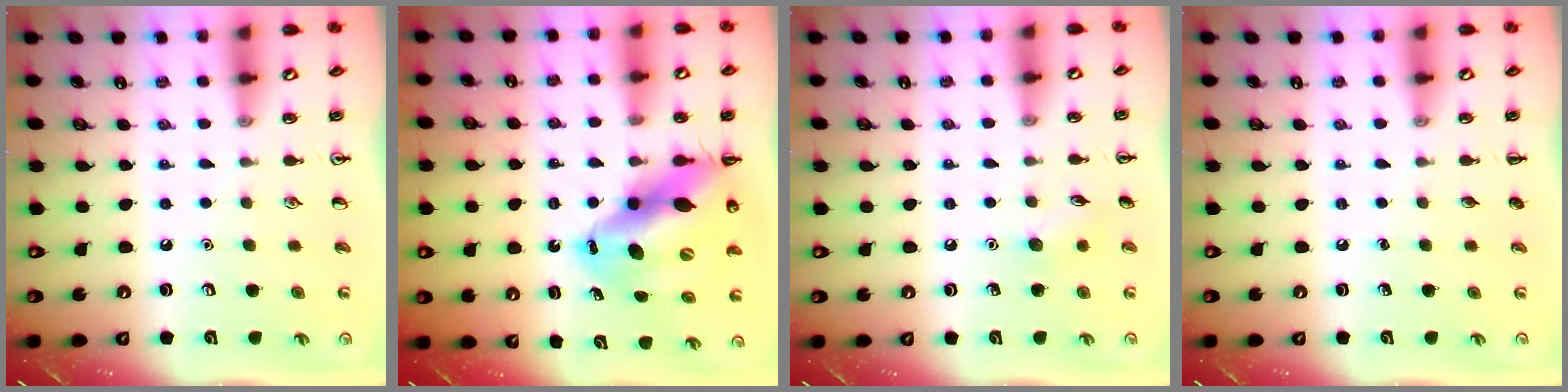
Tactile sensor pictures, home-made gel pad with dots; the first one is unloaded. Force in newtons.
{"total": 16.7, "press": 16.0, "slide": 5.0}
{"total": 6.3, "press": 6.1, "slide": 1.6}
{"total": 0.0}